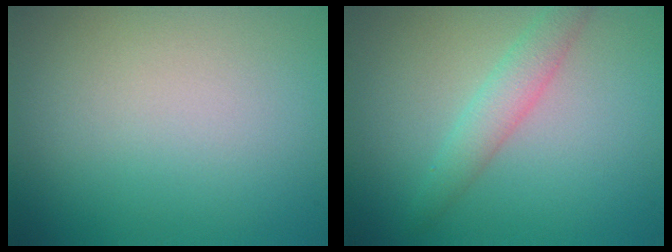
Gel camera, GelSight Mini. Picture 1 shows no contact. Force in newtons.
{"total": 2.9, "press": 2.9, "slide": 0.1}